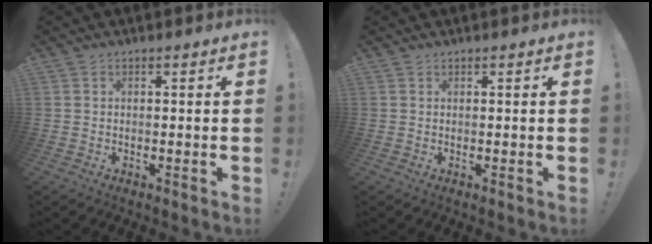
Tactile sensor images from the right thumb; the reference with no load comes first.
{"total": 0.0}